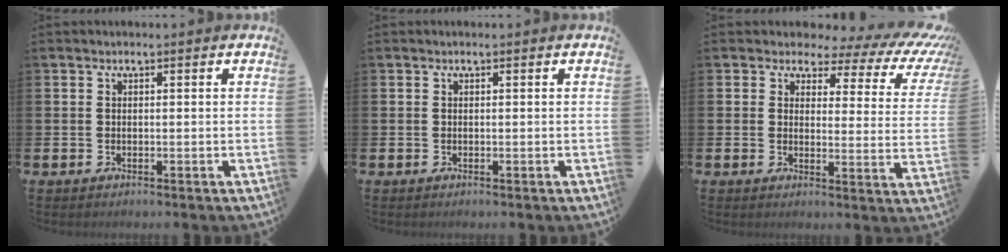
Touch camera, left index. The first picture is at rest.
{"total": 0.0}
{"total": 3.3, "force": [1.8, 2.4, 1.4], "torque": [-0.017, -0.028, 0.014]}